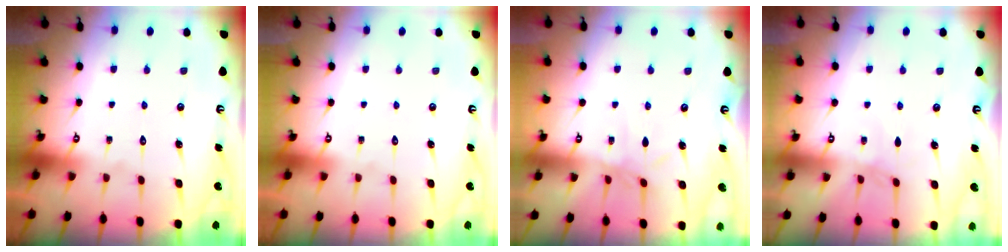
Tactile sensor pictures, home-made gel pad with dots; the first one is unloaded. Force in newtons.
{"total": 0.0}
{"total": 4.1, "press": 4.1, "slide": 0.4}
{"total": 2.2, "press": 2.1, "slide": 0.4}